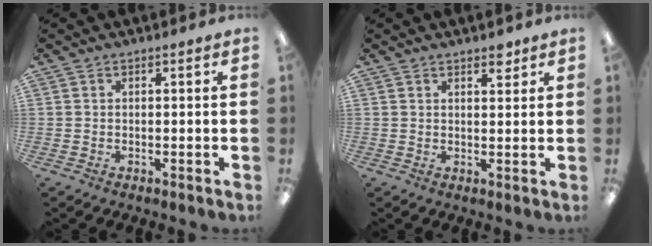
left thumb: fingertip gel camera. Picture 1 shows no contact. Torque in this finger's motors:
{"motor_torque": [-0.14, -0.13, -0.02, -0.13, 0.06]}